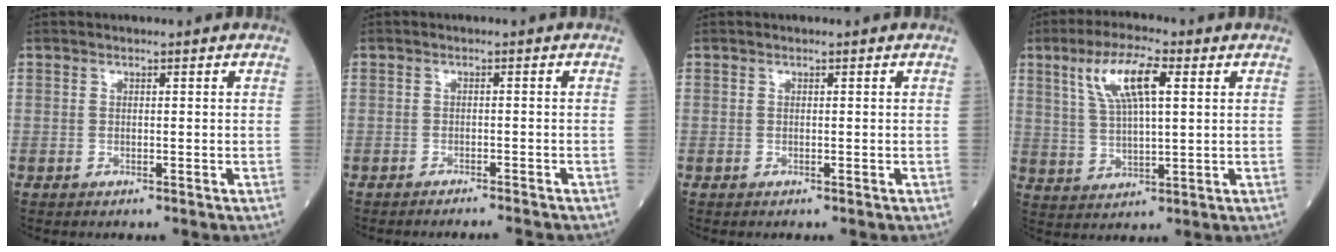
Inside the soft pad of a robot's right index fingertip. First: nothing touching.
{"total": 4.5, "force": [-4.3, 0.0, 1.2], "torque": [-0.012, -0.012, -0.054]}
{"total": 0.0}
{"total": 9.6, "force": [3.8, 2.2, 8.5], "torque": [-0.169, 0.014, 0.076]}